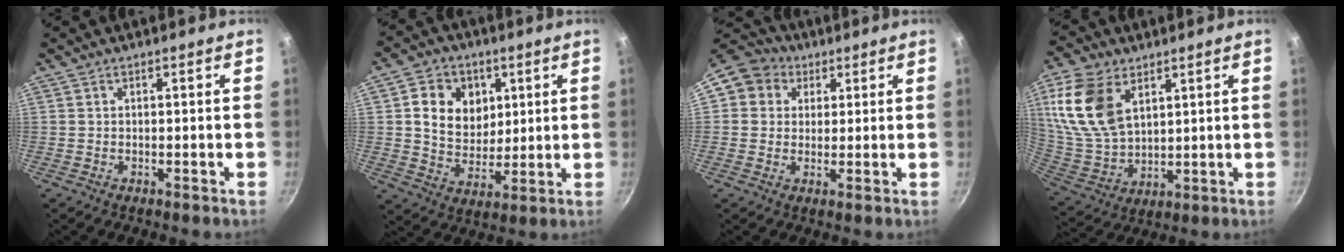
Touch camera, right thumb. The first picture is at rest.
{"total": 11.8, "force": [3.3, 9.6, 6.0], "torque": [-0.066, -0.016, 0.054]}
{"total": 9.8, "force": [3.2, 8.6, 3.5], "torque": [-0.040, 0.017, 0.039]}
{"total": 16.9, "force": [6.9, 10.4, 11.4], "torque": [-0.222, -0.027, 0.147]}